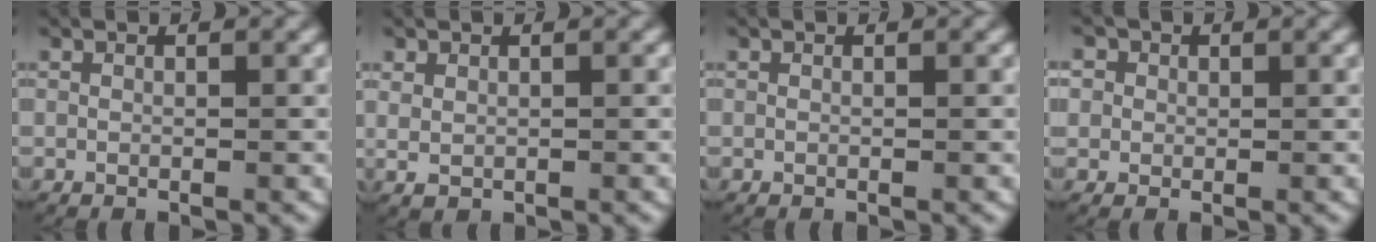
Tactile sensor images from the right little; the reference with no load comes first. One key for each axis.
{"total": 2.3, "fx": 0.5, "fy": 1.9, "fz": 1.1, "tx": -0.030, "ty": -0.003, "tz": 0.016}
{"total": 0.0}
{"total": 3.1, "fx": 0.7, "fy": 2.9, "fz": 0.7, "tx": -0.029, "ty": 0.003, "tz": 0.005}